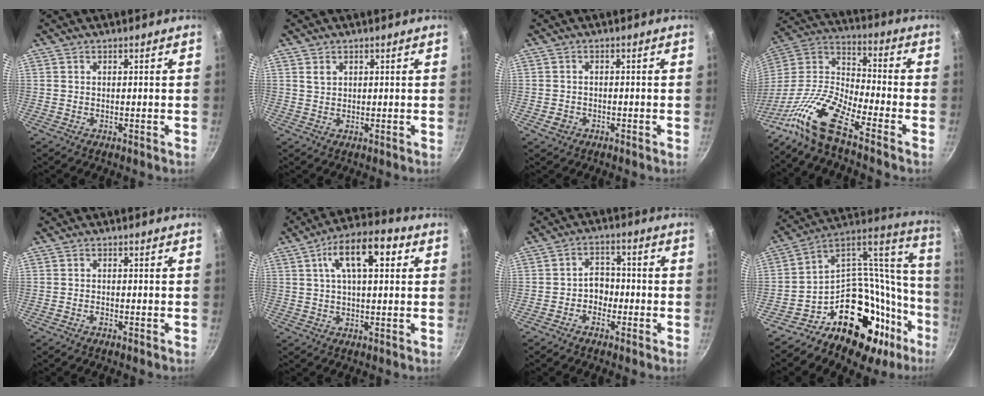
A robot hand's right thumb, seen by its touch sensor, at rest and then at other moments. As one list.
[{"total": 1.5, "force": [0.8, 1.0, 0.8], "torque": [-0.012, -0.004, 0.017]}, {"total": 1.9, "force": [-0.9, 1.4, 0.9], "torque": [-0.016, 0.009, -0.011]}, {"total": 13.7, "force": [-9.7, 3.1, 9.2], "torque": [-0.183, 0.077, -0.215]}, {"total": 0.7, "force": [-0.6, 0.2, 0.4], "torque": [-0.012, 0.006, -0.011]}, {"total": 12.4, "force": [3.8, 5.5, 10.4], "torque": [-0.158, 0.021, 0.053]}, {"total": 4.8, "force": [-1.8, 3.6, 2.5], "torque": [-0.010, 0.026, -0.032]}, {"total": 31.5, "force": [-13.7, 22.1, 17.7], "torque": [-0.177, 0.117, -0.201]}]